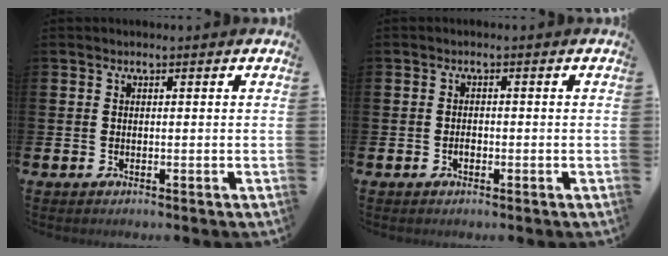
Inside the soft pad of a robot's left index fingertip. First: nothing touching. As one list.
[{"total": 1.2, "force": [-0.5, 0.7, 0.8], "torque": [-0.012, 0.001, -0.011]}]